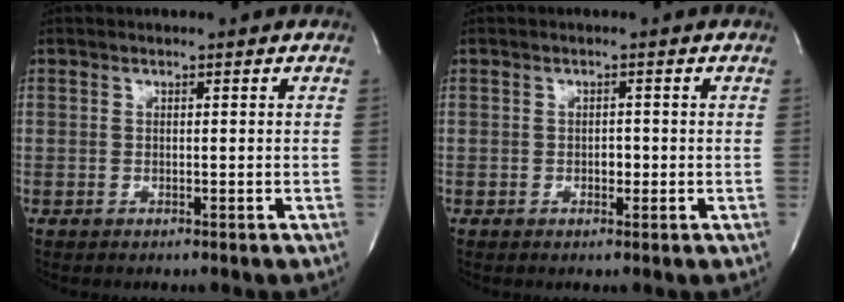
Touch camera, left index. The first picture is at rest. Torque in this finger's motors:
{"motor_torque": [0.02, 0.01, 0.00, 0.00]}